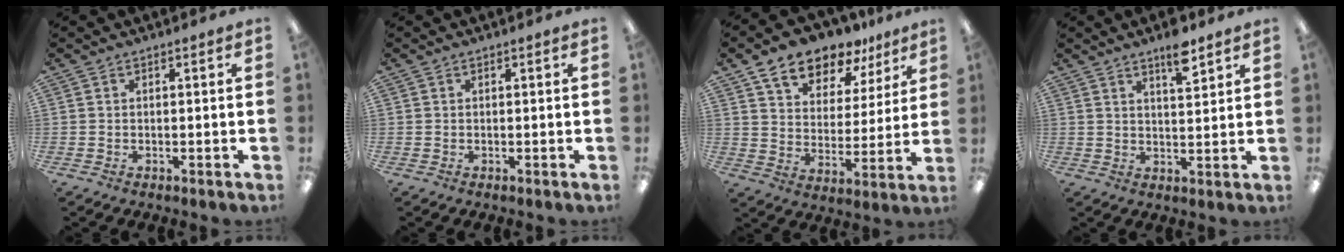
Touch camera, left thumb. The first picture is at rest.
{"total": 0.0}
{"total": 12.7, "force": [10.1, 6.3, 4.3], "torque": [-0.076, -0.064, 0.186]}
{"total": 6.9, "force": [5.0, 1.9, 4.4], "torque": [-0.058, -0.030, 0.079]}